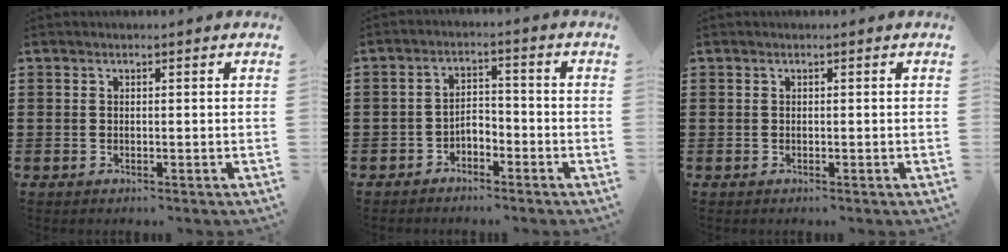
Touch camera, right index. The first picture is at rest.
{"total": 2.6, "force": [-2.1, 1.1, 1.0], "torque": [-0.025, 0.008, -0.046]}
{"total": 0.0}